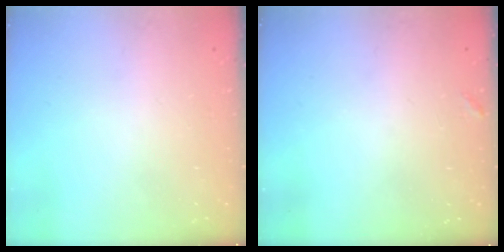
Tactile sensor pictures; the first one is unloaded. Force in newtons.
{"total": 4.1, "press": 4.1, "slide": 0.1}